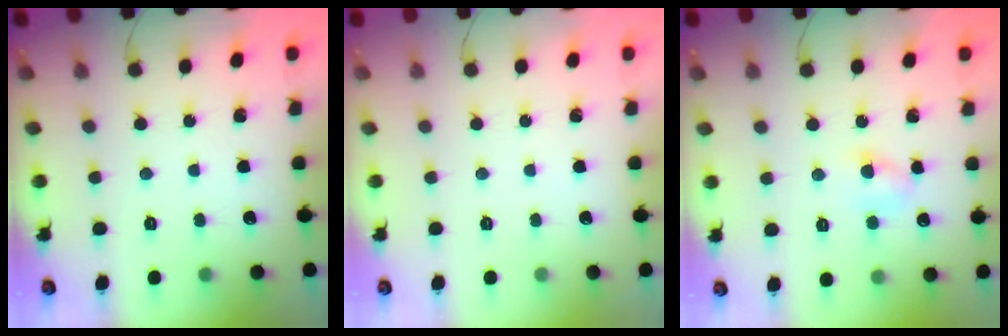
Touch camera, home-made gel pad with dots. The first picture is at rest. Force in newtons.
{"total": 0.0}
{"total": 5.0, "press": 4.7, "slide": 1.4}